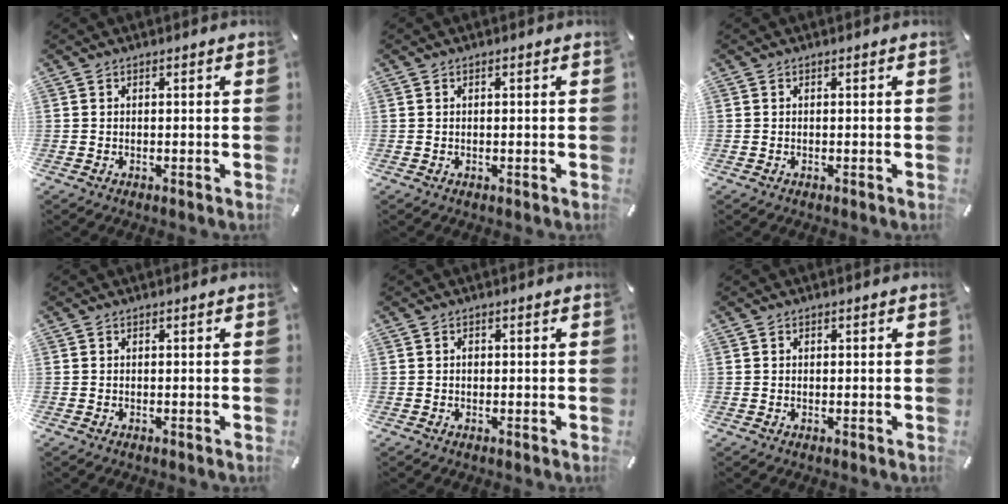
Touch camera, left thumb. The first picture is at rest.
{"total": 0.0}
{"total": 0.0}
{"total": 0.0}
{"total": 1.1, "force": [0.0, 0.9, 0.6], "torque": [-0.013, 0.003, -0.002]}
{"total": 0.6, "force": [0.0, 0.5, 0.3], "torque": [-0.006, 0.003, -0.001]}